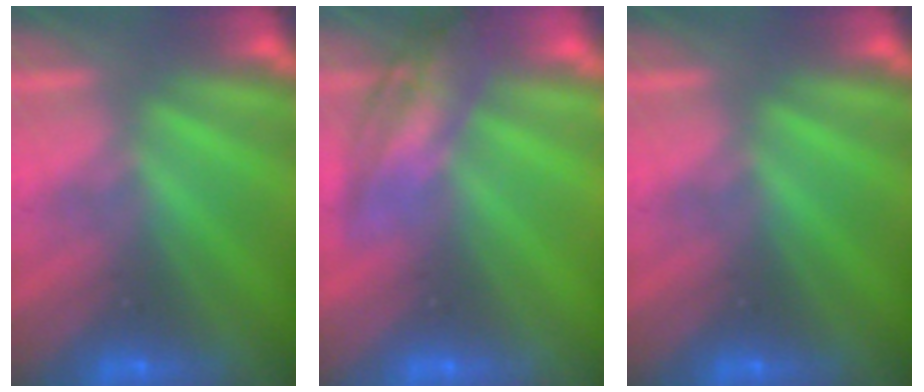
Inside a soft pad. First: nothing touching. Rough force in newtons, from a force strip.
{"total": 2.3}
{"total": 0.0}